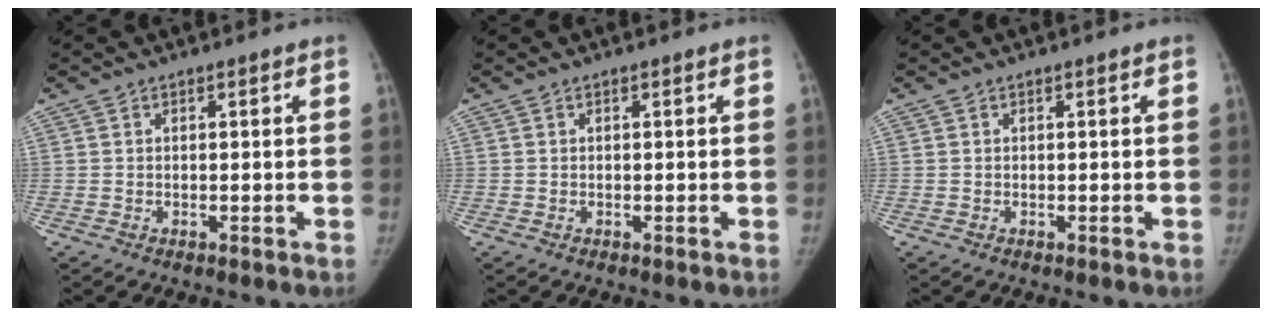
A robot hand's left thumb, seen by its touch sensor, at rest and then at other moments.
{"total": 0.0}
{"total": 0.0}